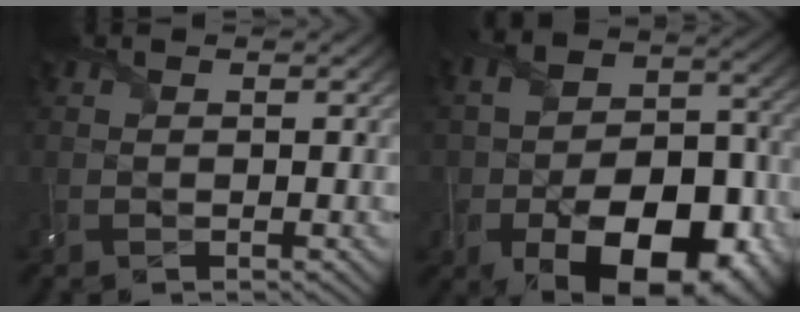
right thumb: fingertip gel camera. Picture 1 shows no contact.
{"total": 17.2, "force": [-7.9, 10.9, 10.7], "torque": [-0.158, -0.036, -0.116]}